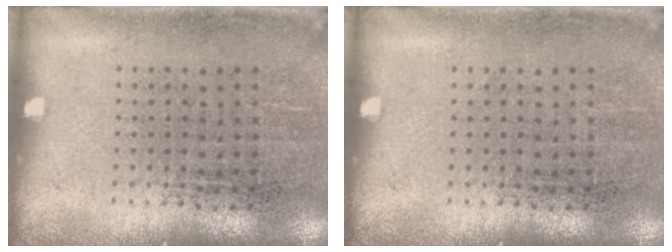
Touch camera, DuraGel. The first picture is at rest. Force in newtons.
{"total": 0.0}